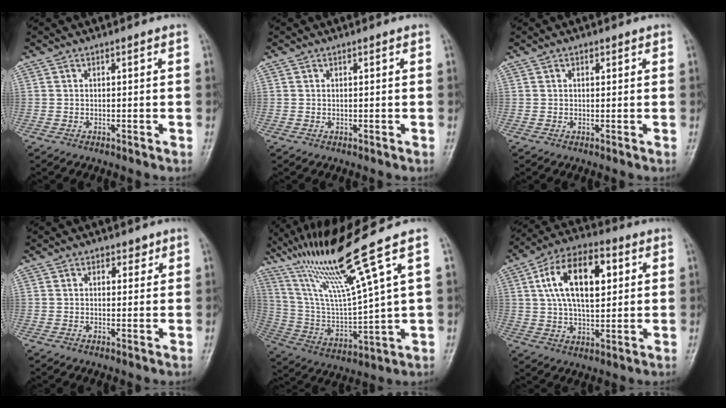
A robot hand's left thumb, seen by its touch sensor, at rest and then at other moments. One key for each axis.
{"total": 0.7, "fx": 0.2, "fy": 0.4, "fz": 0.5, "tx": -0.013, "ty": 0.004, "tz": 0.007}
{"total": 1.5, "fx": 0.6, "fy": 1.0, "fz": 0.9, "tx": -0.011, "ty": 0.000, "tz": 0.007}
{"total": 2.8, "fx": 1.4, "fy": 2.0, "fz": 1.4, "tx": 0.000, "ty": -0.005, "tz": 0.018}
{"total": 18.3, "fx": 11.9, "fy": -0.5, "fz": 13.9, "tx": -0.253, "ty": -0.047, "tz": 0.229}
{"total": 16.3, "fx": 4.3, "fy": 8.6, "fz": 13.2, "tx": -0.214, "ty": 0.007, "tz": 0.071}